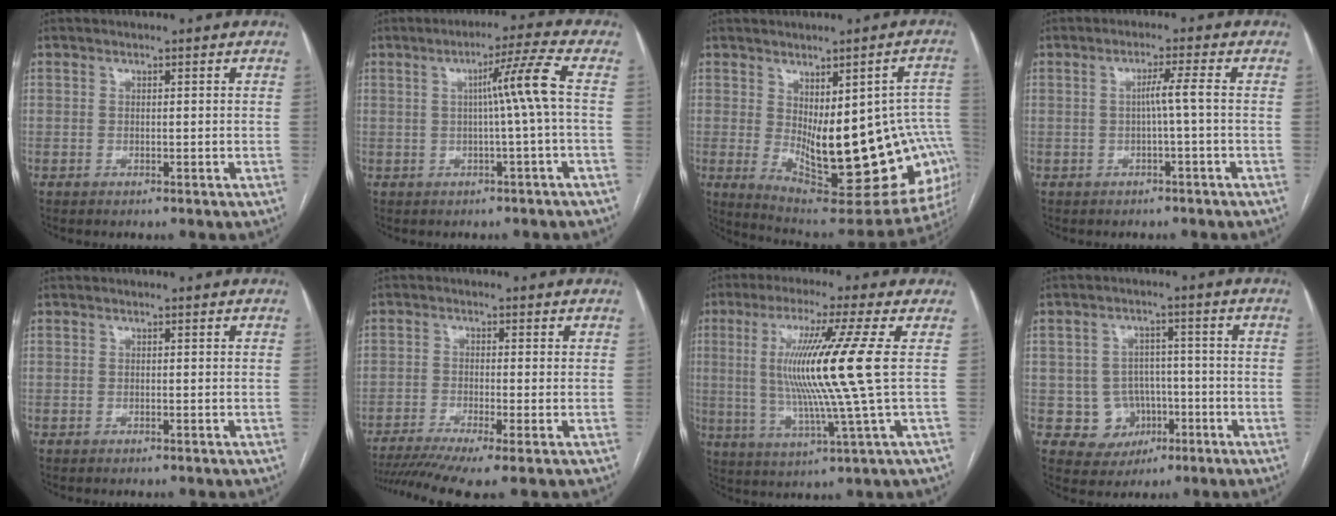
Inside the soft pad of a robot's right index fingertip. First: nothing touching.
{"total": 6.2, "force": [0.2, -1.8, 5.9], "torque": [-0.095, 0.010, 0.006]}
{"total": 24.2, "force": [-3.6, 9.1, 22.1], "torque": [-0.211, 0.000, -0.024]}
{"total": 2.7, "force": [-0.4, -0.7, 2.6], "torque": [-0.042, 0.004, -0.006]}
{"total": 0.0}
{"total": 9.6, "force": [-6.9, 0.2, 6.7], "torque": [-0.111, -0.011, -0.113]}
{"total": 14.1, "force": [1.8, -2.3, 13.8], "torque": [-0.264, -0.008, 0.030]}
{"total": 6.7, "force": [-1.8, 6.3, 0.9], "torque": [-0.005, 0.016, -0.018]}